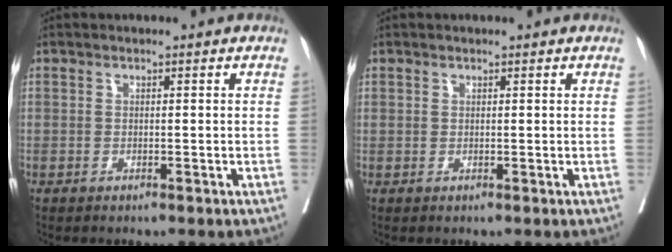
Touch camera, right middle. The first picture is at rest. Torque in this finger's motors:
{"motor_torque": [-1.47, 0.67, -0.31, -0.10]}